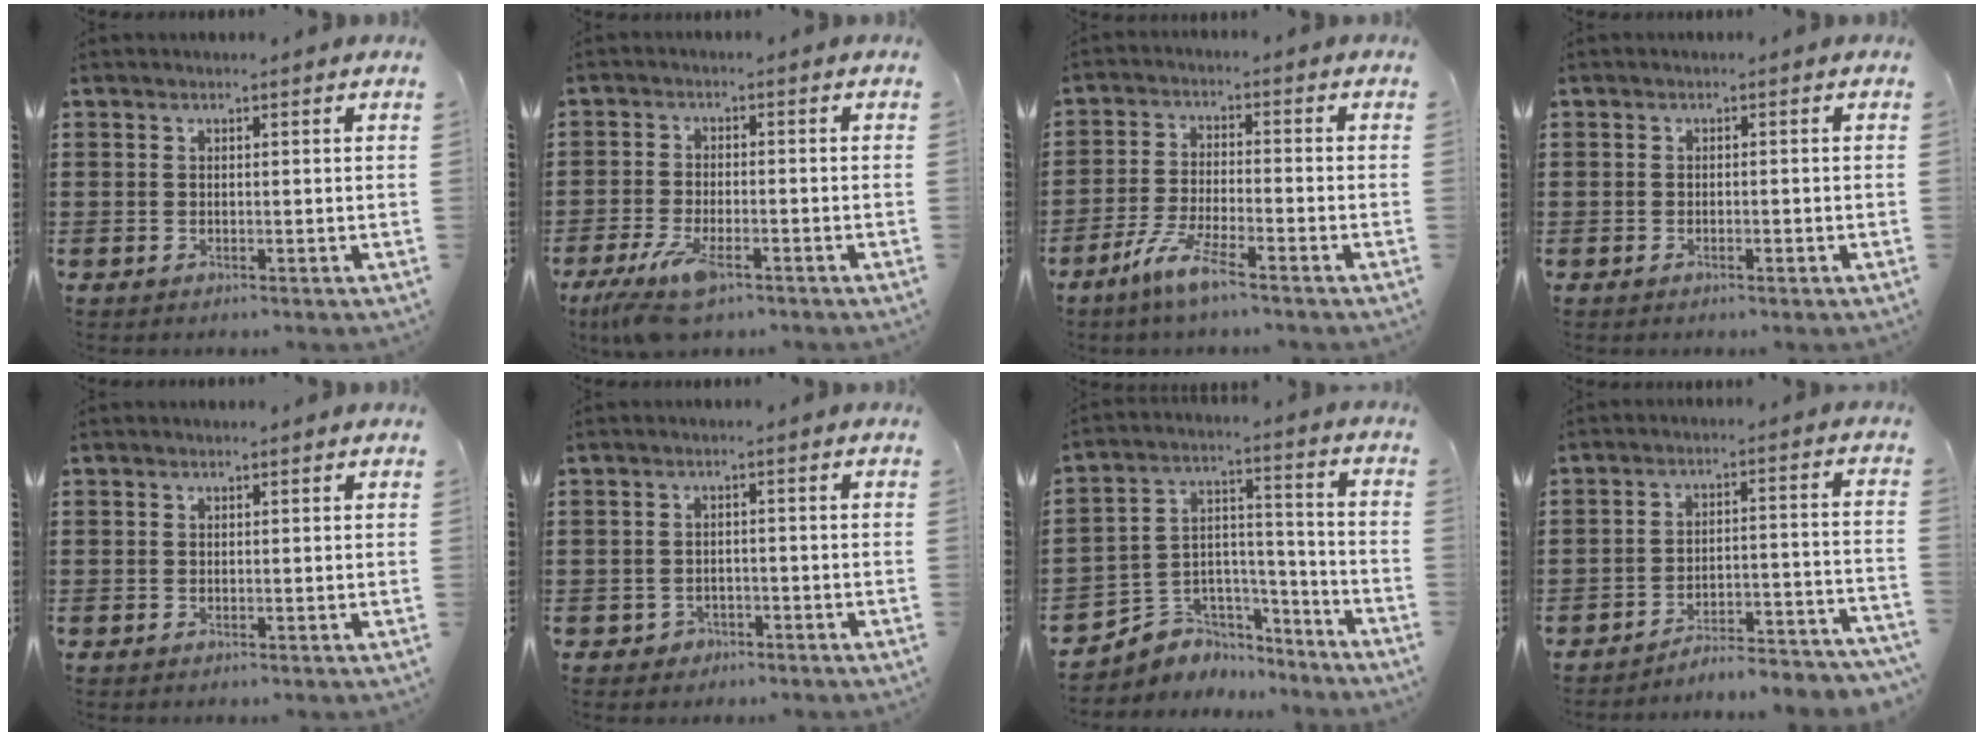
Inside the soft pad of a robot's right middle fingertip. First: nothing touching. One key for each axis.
{"total": 6.9, "fx": -4.5, "fy": 1.9, "fz": 4.8, "tx": -0.116, "ty": -0.016, "tz": -0.087}
{"total": 5.9, "fx": -4.2, "fy": 0.5, "fz": 4.0, "tx": -0.091, "ty": -0.009, "tz": -0.082}
{"total": 0.7, "fx": -0.5, "fy": 0.2, "fz": 0.4, "tx": -0.011, "ty": -0.004, "tz": -0.008}
{"total": 0.0}
{"total": 1.7, "fx": -1.4, "fy": 0.9, "fz": 0.2, "tx": -0.011, "ty": 0.001, "tz": -0.032}
{"total": 4.7, "fx": -3.4, "fy": 3.2, "fz": -0.3, "tx": -0.014, "ty": 0.001, "tz": -0.070}
{"total": 4.9, "fx": -4.9, "fy": -0.1, "fz": 0.7, "tx": -0.014, "ty": -0.003, "tz": -0.103}